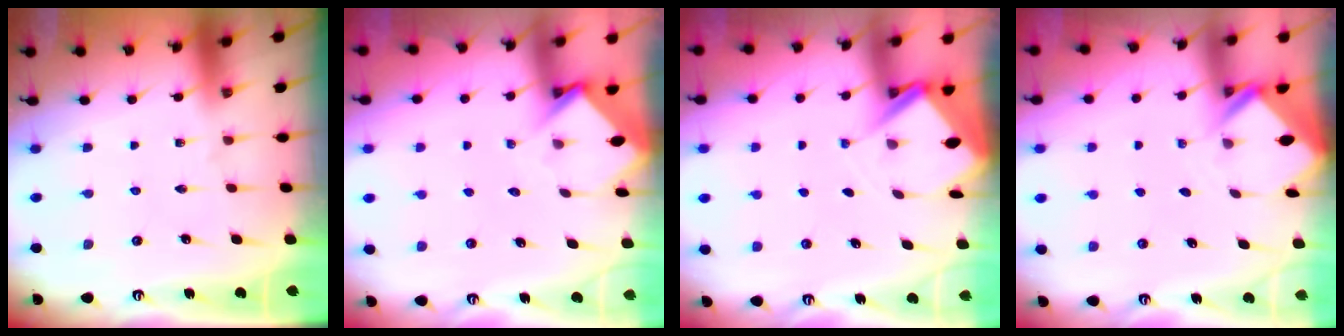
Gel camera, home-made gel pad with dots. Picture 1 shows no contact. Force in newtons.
{"total": 3.2, "press": 3.2, "slide": 0.3}
{"total": 4.2, "press": 4.2, "slide": 0.4}
{"total": 2.4, "press": 2.4, "slide": 0.1}